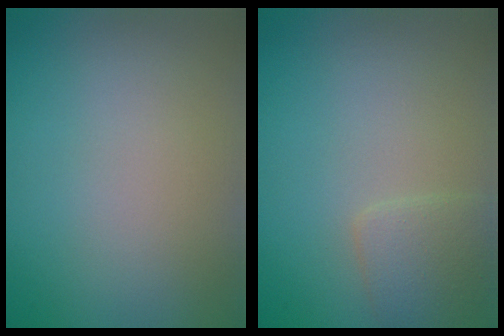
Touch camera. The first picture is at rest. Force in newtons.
{"total": 1.9, "press": 1.9, "slide": 0.1}